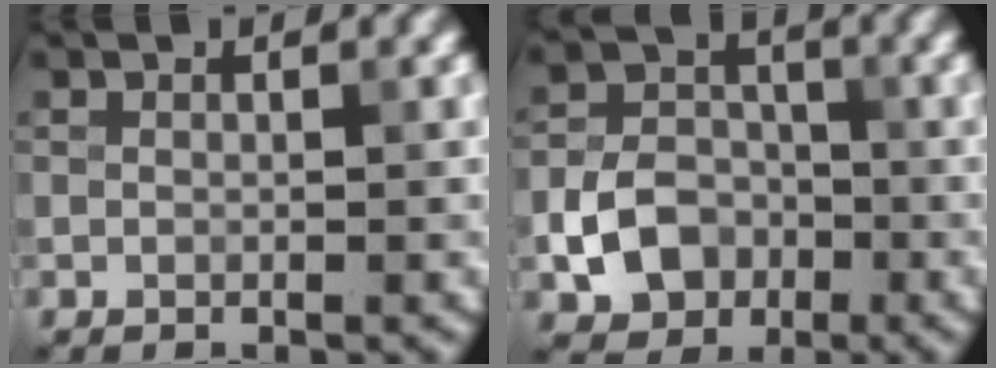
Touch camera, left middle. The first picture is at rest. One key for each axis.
{"total": 5.0, "fx": -1.8, "fy": 4.0, "fz": 2.5, "tx": -0.041, "ty": -0.001, "tz": -0.035}